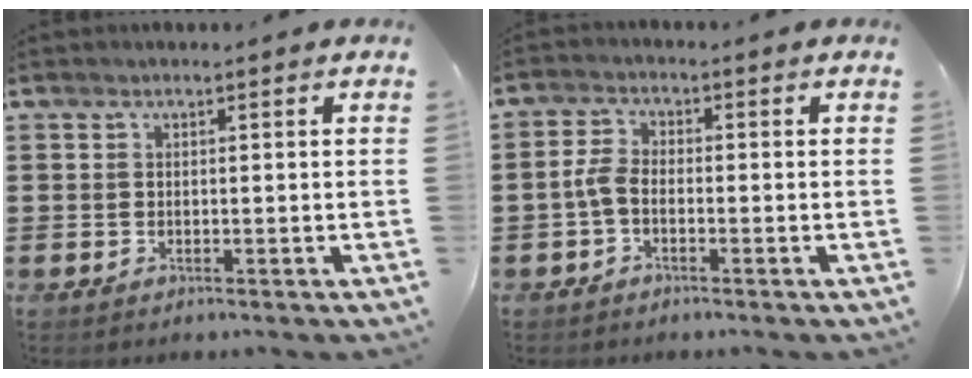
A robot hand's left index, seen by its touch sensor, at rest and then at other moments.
{"total": 3.0, "force": [-1.2, 1.5, 2.3], "torque": [-0.064, 0.001, -0.028]}